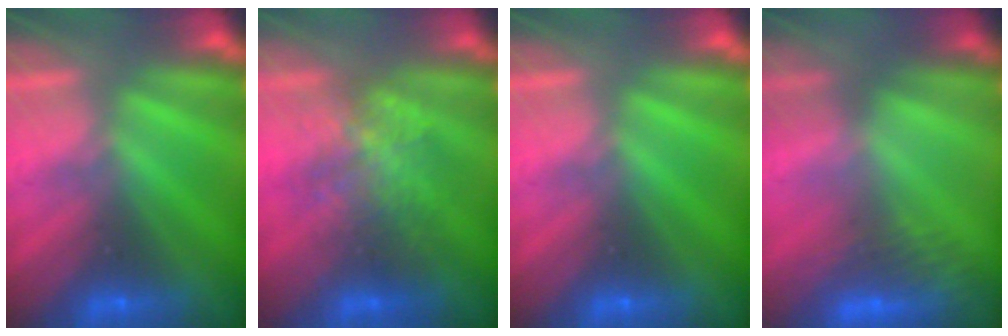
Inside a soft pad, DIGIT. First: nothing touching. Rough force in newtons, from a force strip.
{"total": 2.2}
{"total": 0.0}
{"total": 2.8}